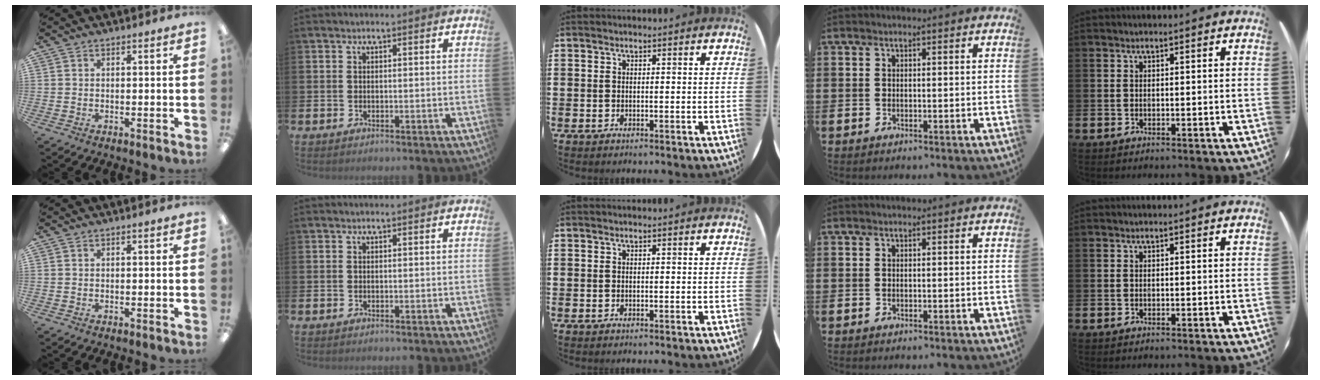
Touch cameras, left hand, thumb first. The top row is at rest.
{}